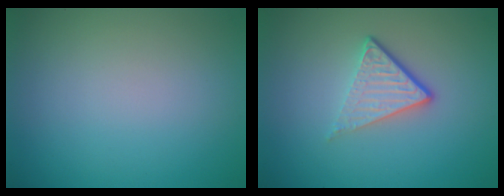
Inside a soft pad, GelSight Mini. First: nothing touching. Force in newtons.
{"total": 3.9, "press": 2.5, "slide": 3.0}